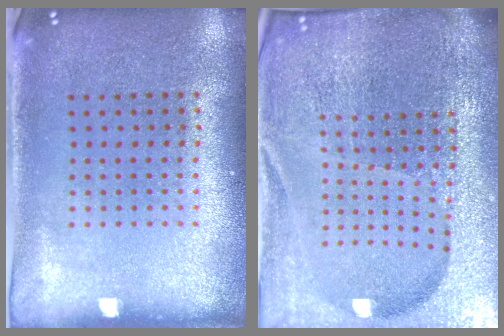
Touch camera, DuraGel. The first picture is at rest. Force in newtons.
{"total": 6.5, "press": 5.7, "slide": 3.3}